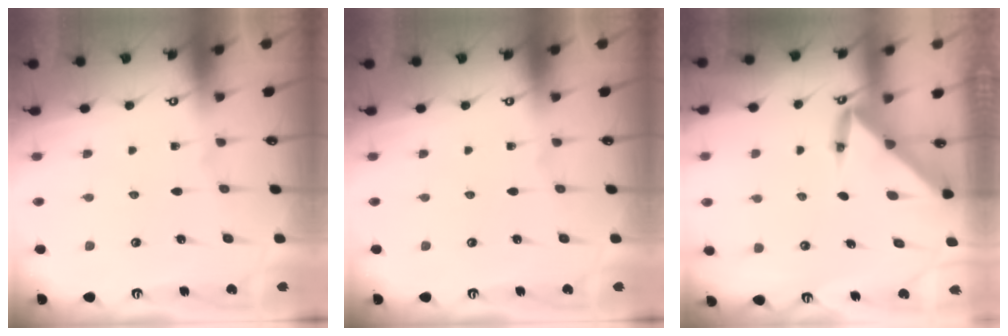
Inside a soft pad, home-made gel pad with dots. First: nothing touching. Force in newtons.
{"total": 0.0}
{"total": 3.7, "press": 3.7, "slide": 0.5}